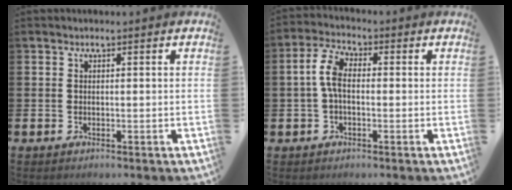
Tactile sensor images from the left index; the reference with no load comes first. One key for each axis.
{"total": 5.4, "fx": 0.4, "fy": 3.0, "fz": 4.4, "tx": -0.093, "ty": 0.011, "tz": 0.003}